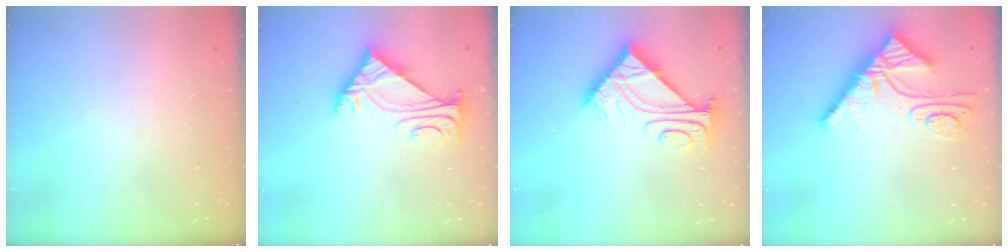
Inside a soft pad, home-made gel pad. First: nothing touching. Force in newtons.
{"total": 5.6, "press": 5.5, "slide": 1.0}
{"total": 9.0, "press": 8.9, "slide": 1.0}
{"total": 14.1, "press": 14.1, "slide": 0.9}